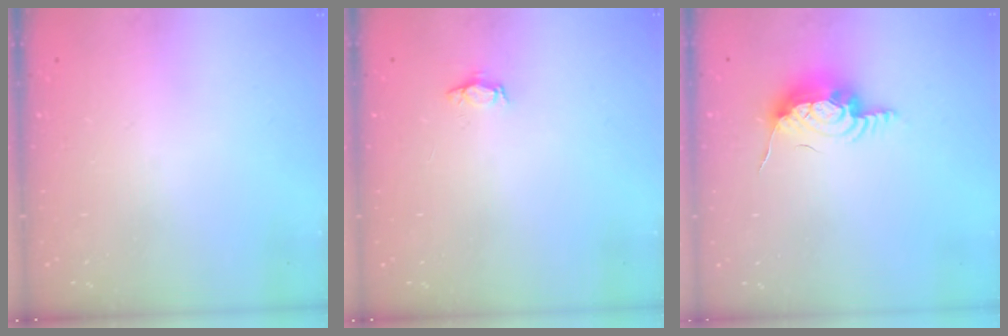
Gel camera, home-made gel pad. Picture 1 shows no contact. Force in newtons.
{"total": 3.2, "press": 3.1, "slide": 0.4}
{"total": 12.5, "press": 11.5, "slide": 4.8}